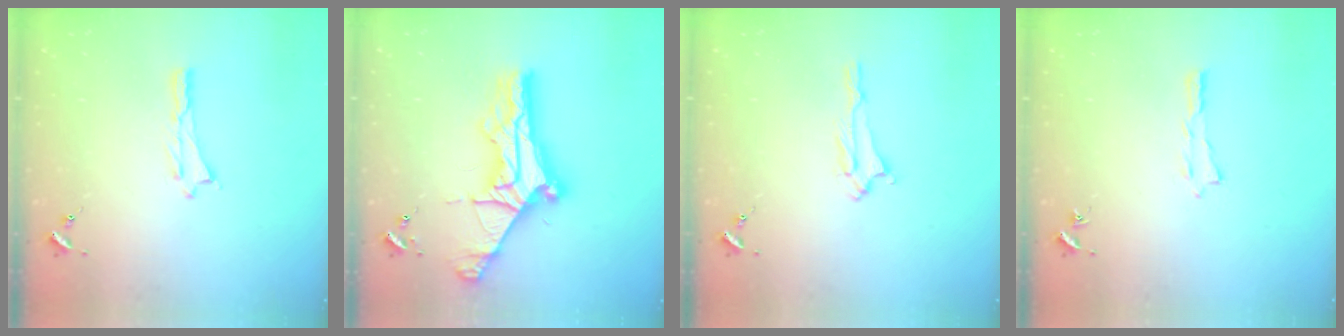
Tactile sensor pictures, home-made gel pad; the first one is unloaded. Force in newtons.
{"total": 10.1, "press": 10.0, "slide": 1.1}
{"total": 1.4, "press": 1.3, "slide": 0.2}
{"total": 0.0}